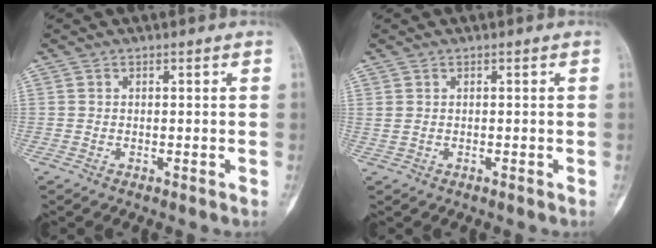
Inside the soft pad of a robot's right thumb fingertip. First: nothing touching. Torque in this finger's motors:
{"motor_torque": [-0.18, 0.28, 0.02, -0.33, -0.08]}